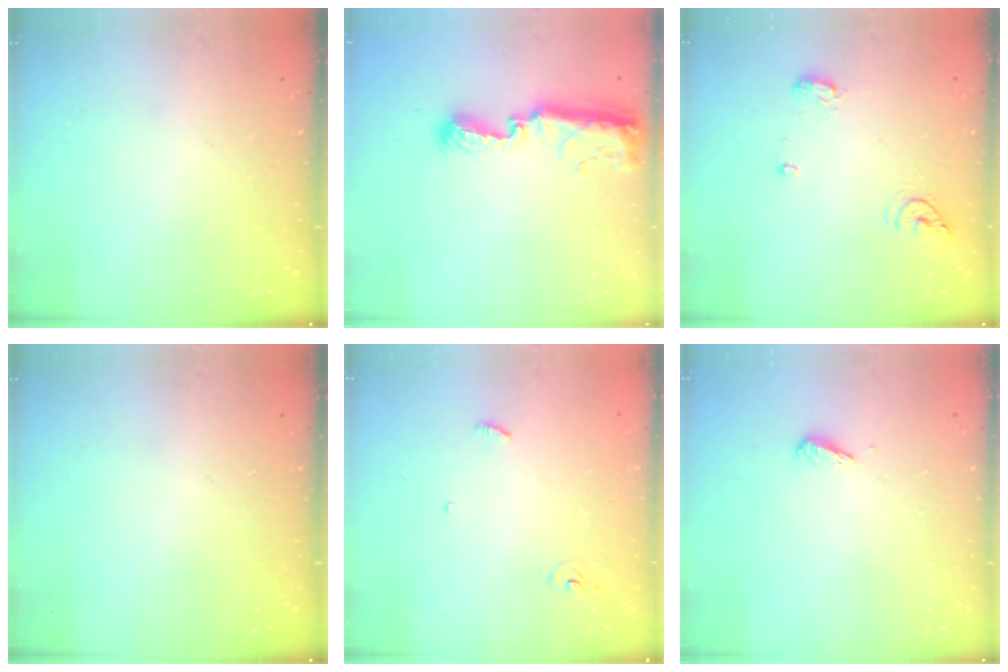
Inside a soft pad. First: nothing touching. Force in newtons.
{"total": 12.8, "press": 11.4, "slide": 5.9}
{"total": 11.0, "press": 8.3, "slide": 7.1}
{"total": 0.0}
{"total": 3.1, "press": 3.1, "slide": 0.2}
{"total": 2.9, "press": 2.9, "slide": 0.4}